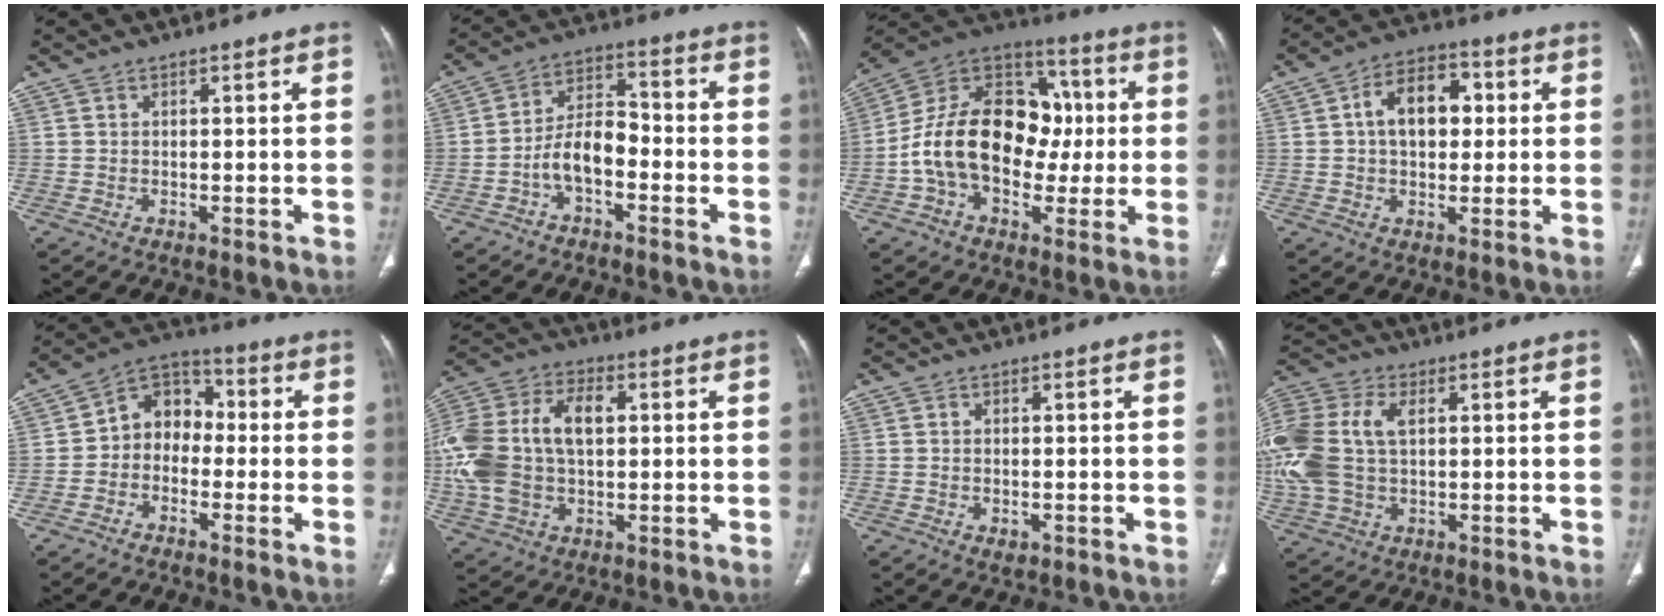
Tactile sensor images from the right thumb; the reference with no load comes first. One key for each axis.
{"total": 7.8, "fx": -3.2, "fy": 4.1, "fz": 5.9, "tx": -0.097, "ty": 0.042, "tz": -0.064}
{"total": 21.6, "fx": -0.9, "fy": 15.2, "fz": 15.2, "tx": -0.240, "ty": 0.046, "tz": -0.016}
{"total": 10.8, "fx": 1.6, "fy": 7.2, "fz": 8.0, "tx": -0.099, "ty": 0.016, "tz": 0.020}
{"total": 8.5, "fx": -1.1, "fy": 6.9, "fz": 4.8, "tx": -0.041, "ty": 0.036, "tz": -0.042}
{"total": 18.8, "fx": 1.3, "fy": 11.9, "fz": 14.5, "tx": -0.312, "ty": 0.023, "tz": 0.026}
{"total": 1.5, "fx": -0.5, "fy": 0.8, "fz": 1.1, "tx": -0.015, "ty": -0.001, "tz": -0.002}
{"total": 18.5, "fx": 2.6, "fy": 12.1, "fz": 13.8, "tx": -0.353, "ty": 0.014, "tz": 0.051}